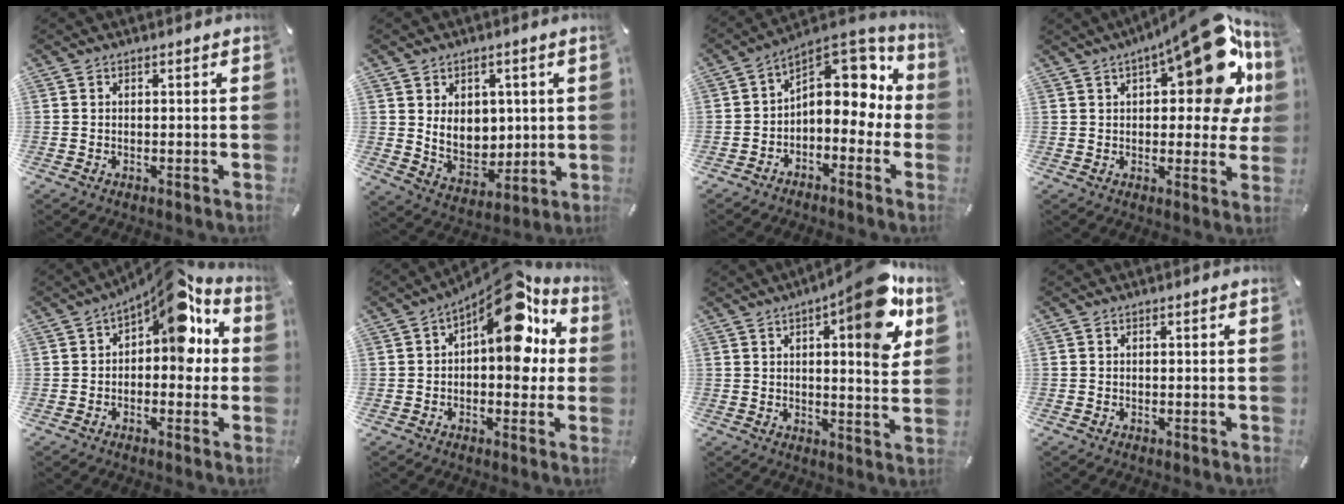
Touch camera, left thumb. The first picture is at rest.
{"total": 8.4, "force": [2.5, 7.0, 4.0], "torque": [-0.063, -0.016, 0.045]}
{"total": 11.7, "force": [3.4, 7.7, 8.2], "torque": [-0.102, -0.027, 0.059]}
{"total": 21.2, "force": [8.3, 8.8, 17.4], "torque": [-0.217, -0.048, 0.128]}
{"total": 13.8, "force": [7.0, 6.6, 9.9], "torque": [-0.139, -0.048, 0.119]}
{"total": 18.6, "force": [8.2, 8.8, 14.1], "torque": [-0.188, -0.062, 0.136]}
{"total": 14.4, "force": [7.2, 3.9, 11.8], "torque": [-0.151, -0.043, 0.109]}
{"total": 0.0}